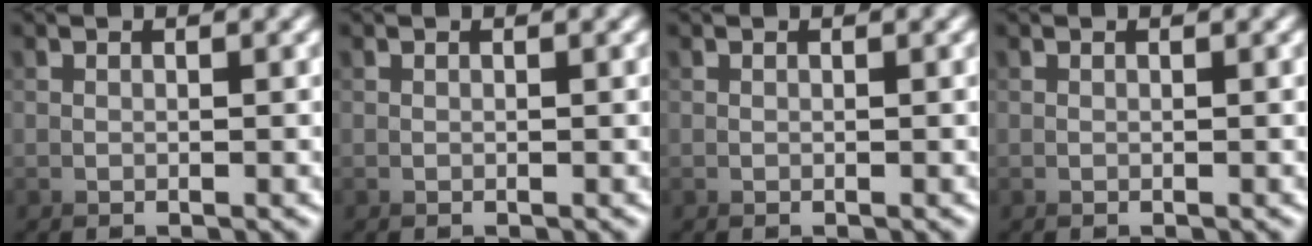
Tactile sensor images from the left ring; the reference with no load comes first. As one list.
[{"total": 0.0}, {"total": 0.0}, {"total": 0.0}]